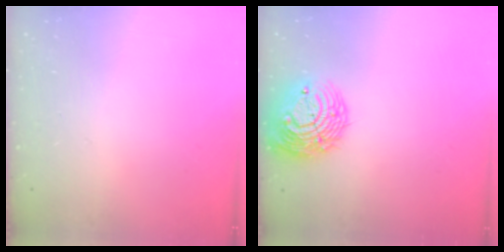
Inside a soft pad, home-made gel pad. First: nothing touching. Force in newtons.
{"total": 14.1, "press": 14.1, "slide": 1.3}